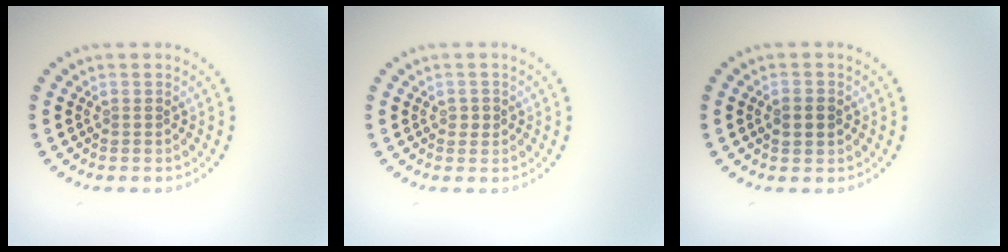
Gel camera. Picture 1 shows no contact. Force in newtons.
{"total": 0.9, "press": 0.9, "slide": 0.1}
{"total": 2.4, "press": 2.4, "slide": 0.0}